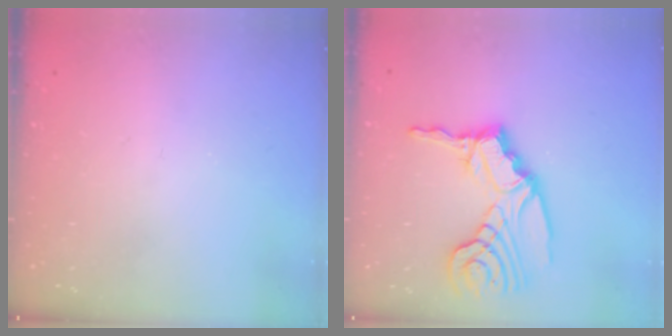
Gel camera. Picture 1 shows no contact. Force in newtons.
{"total": 11.3, "press": 11.3, "slide": 1.0}